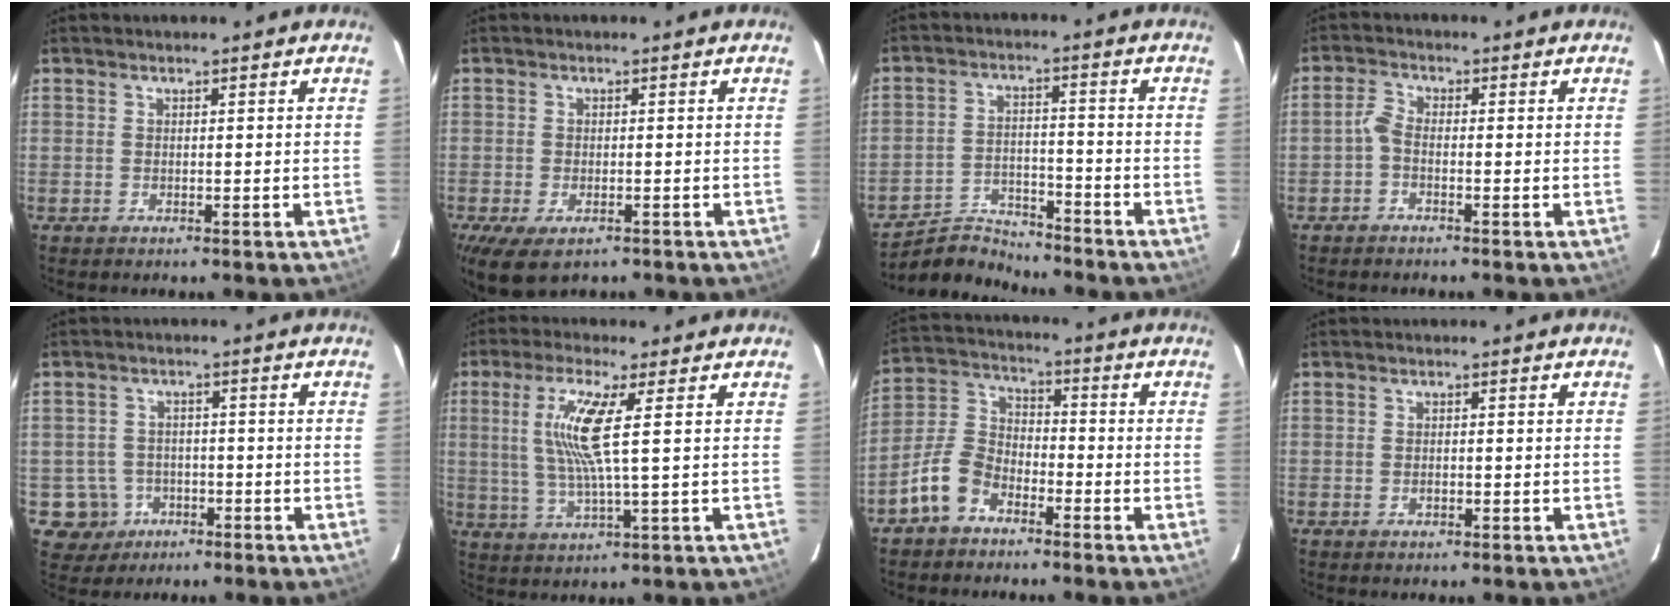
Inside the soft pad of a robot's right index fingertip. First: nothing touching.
{"total": 7.2, "force": [-4.2, 3.5, 4.7], "torque": [-0.100, -0.031, -0.066]}
{"total": 7.7, "force": [-7.5, 1.6, -0.7], "torque": [-0.012, 0.023, -0.133]}
{"total": 2.0, "force": [-1.2, 0.9, 1.4], "torque": [-0.040, 0.008, -0.028]}
{"total": 6.1, "force": [-2.3, 5.6, 0.4], "torque": [-0.024, 0.022, -0.030]}
{"total": 9.5, "force": [2.2, 0.0, 9.2], "torque": [-0.184, -0.004, 0.047]}
{"total": 8.4, "force": [-5.5, 5.0, 4.0], "torque": [-0.093, 0.025, -0.110]}
{"total": 1.0, "force": [-0.3, 0.8, 0.5], "torque": [-0.008, 0.000, -0.005]}